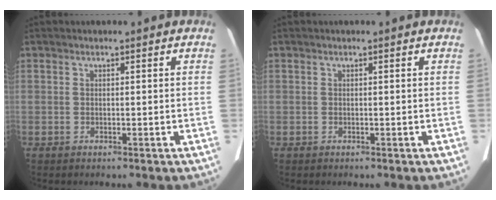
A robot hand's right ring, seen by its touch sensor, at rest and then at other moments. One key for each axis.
{"total": 0.0}